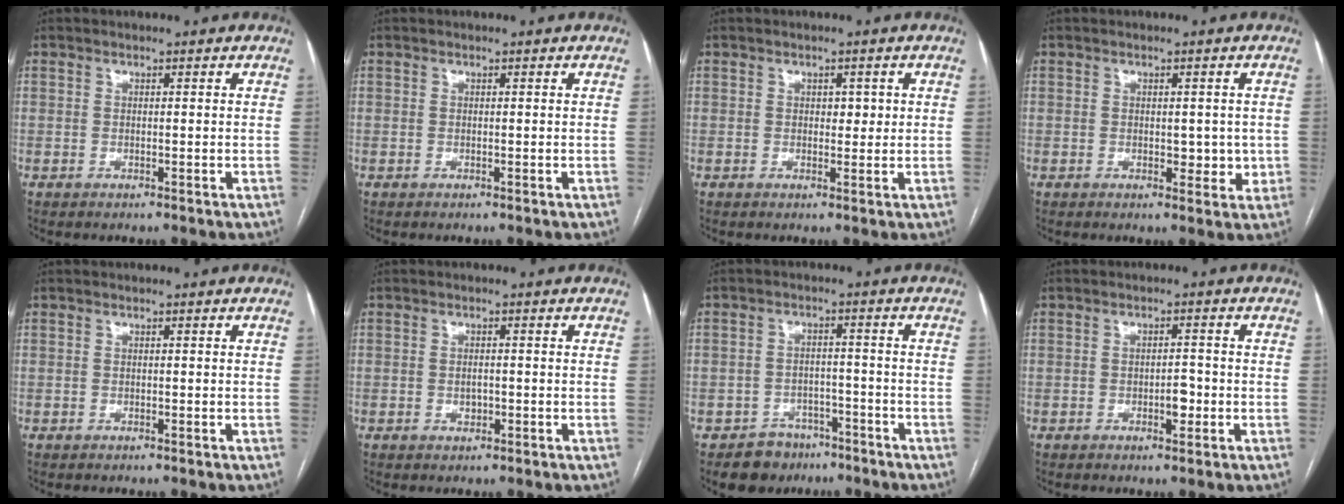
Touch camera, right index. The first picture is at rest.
{"total": 0.0}
{"total": 1.7, "force": [0.4, 1.2, 1.1], "torque": [-0.009, 0.001, 0.005]}
{"total": 3.8, "force": [-0.2, 2.1, 3.1], "torque": [-0.035, 0.002, 0.003]}
{"total": 0.0}
{"total": 1.4, "force": [-0.4, 0.9, 1.1], "torque": [-0.019, 0.001, -0.003]}
{"total": 5.5, "force": [-3.9, 3.9, 0.2], "torque": [0.007, 0.013, -0.056]}
{"total": 2.6, "force": [-0.9, 1.0, 2.2], "torque": [-0.034, 0.002, -0.010]}